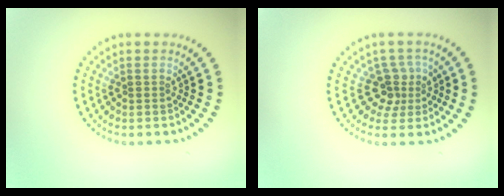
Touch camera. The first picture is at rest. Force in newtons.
{"total": 2.7, "press": 2.0, "slide": 1.9}